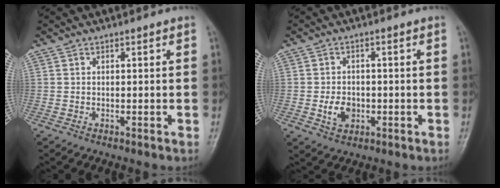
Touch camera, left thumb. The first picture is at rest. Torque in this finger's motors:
{"motor_torque": [-0.58, 0.22, 0.31, -0.24, 0.01]}